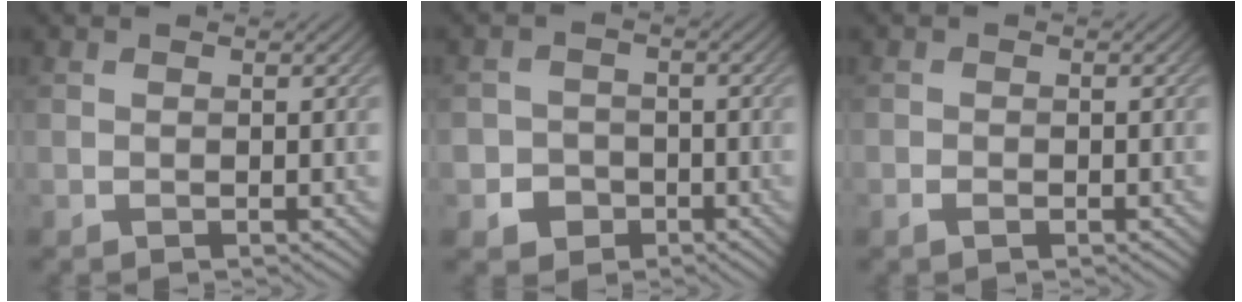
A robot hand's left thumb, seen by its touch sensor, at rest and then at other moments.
{"total": 3.0, "force": [-1.5, 2.6, 0.7], "torque": [-0.007, 0.001, -0.033]}
{"total": 1.0, "force": [-0.6, 0.5, 0.6], "torque": [-0.011, 0.001, -0.012]}